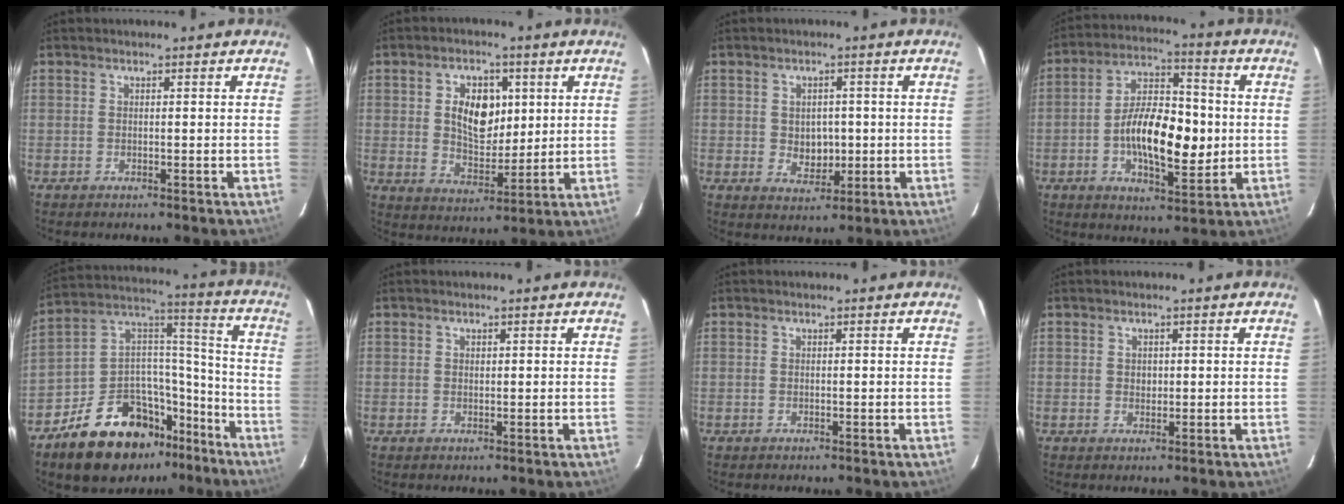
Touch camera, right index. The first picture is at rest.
{"total": 9.4, "force": [2.3, 6.0, 6.9], "torque": [-0.121, 0.009, 0.046]}
{"total": 4.8, "force": [-0.1, 3.9, 2.9], "torque": [-0.046, 0.003, 0.008]}
{"total": 15.1, "force": [-1.6, 6.7, 13.4], "torque": [-0.235, 0.013, -0.027]}
{"total": 22.4, "force": [-14.7, 12.4, 11.5], "torque": [-0.221, 0.063, -0.209]}
{"total": 0.6, "force": [0.3, 0.5, 0.3], "torque": [-0.004, 0.002, 0.005]}
{"total": 0.0}
{"total": 1.4, "force": [0.2, 1.3, 0.5], "torque": [-0.005, 0.004, 0.003]}